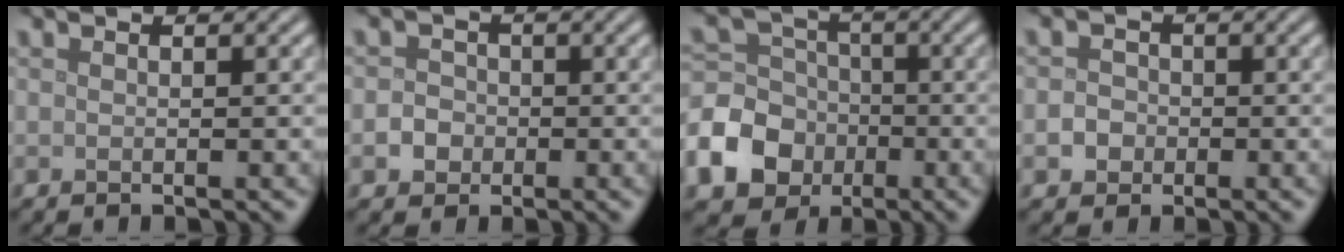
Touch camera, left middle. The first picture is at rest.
{"total": 2.1, "force": [-0.5, 1.9, 0.7], "torque": [0.008, 0.001, -0.017]}
{"total": 9.4, "force": [-3.8, 7.9, 3.4], "torque": [-0.080, -0.018, -0.097]}
{"total": 1.9, "force": [-0.4, 1.7, 0.7], "torque": [0.007, 0.002, -0.015]}